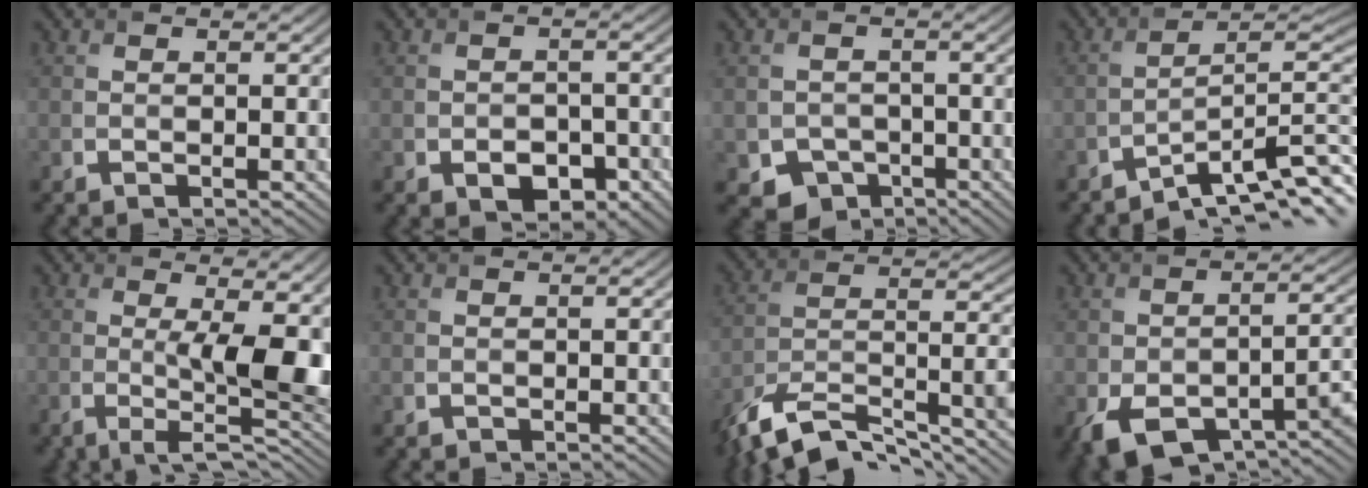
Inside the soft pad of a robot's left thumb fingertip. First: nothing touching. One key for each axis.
{"total": 3.4, "fx": -1.6, "fy": 2.3, "fz": 1.9, "tx": -0.027, "ty": -0.005, "tz": -0.024}
{"total": 3.9, "fx": -2.1, "fy": 3.1, "fz": 1.2, "tx": -0.025, "ty": -0.013, "tz": -0.037}
{"total": 9.3, "fx": -6.2, "fy": 1.8, "fz": 6.6, "tx": -0.089, "ty": 0.004, "tz": -0.101}
{"total": 10.3, "fx": 0.2, "fy": 2.8, "fz": 9.9, "tx": -0.156, "ty": -0.009, "tz": 0.004}
{"total": 0.0}
{"total": 13.8, "fx": -9.3, "fy": 5.5, "fz": 8.6, "tx": -0.175, "ty": -0.010, "tz": -0.169}
{"total": 11.0, "fx": -6.0, "fy": 5.5, "fz": 7.5, "tx": -0.123, "ty": -0.042, "tz": -0.086}